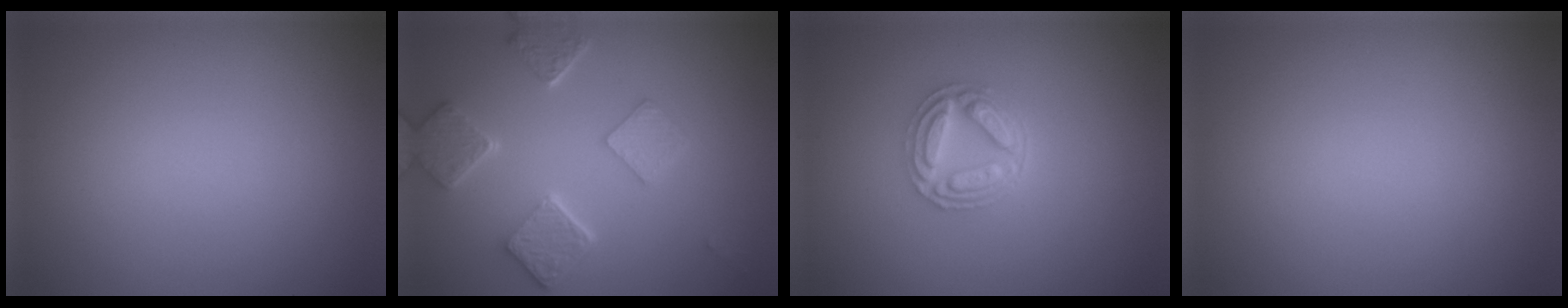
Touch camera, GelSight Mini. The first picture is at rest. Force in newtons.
{"total": 5.1, "press": 4.0, "slide": 3.2}
{"total": 3.7, "press": 3.3, "slide": 1.7}
{"total": 0.0}